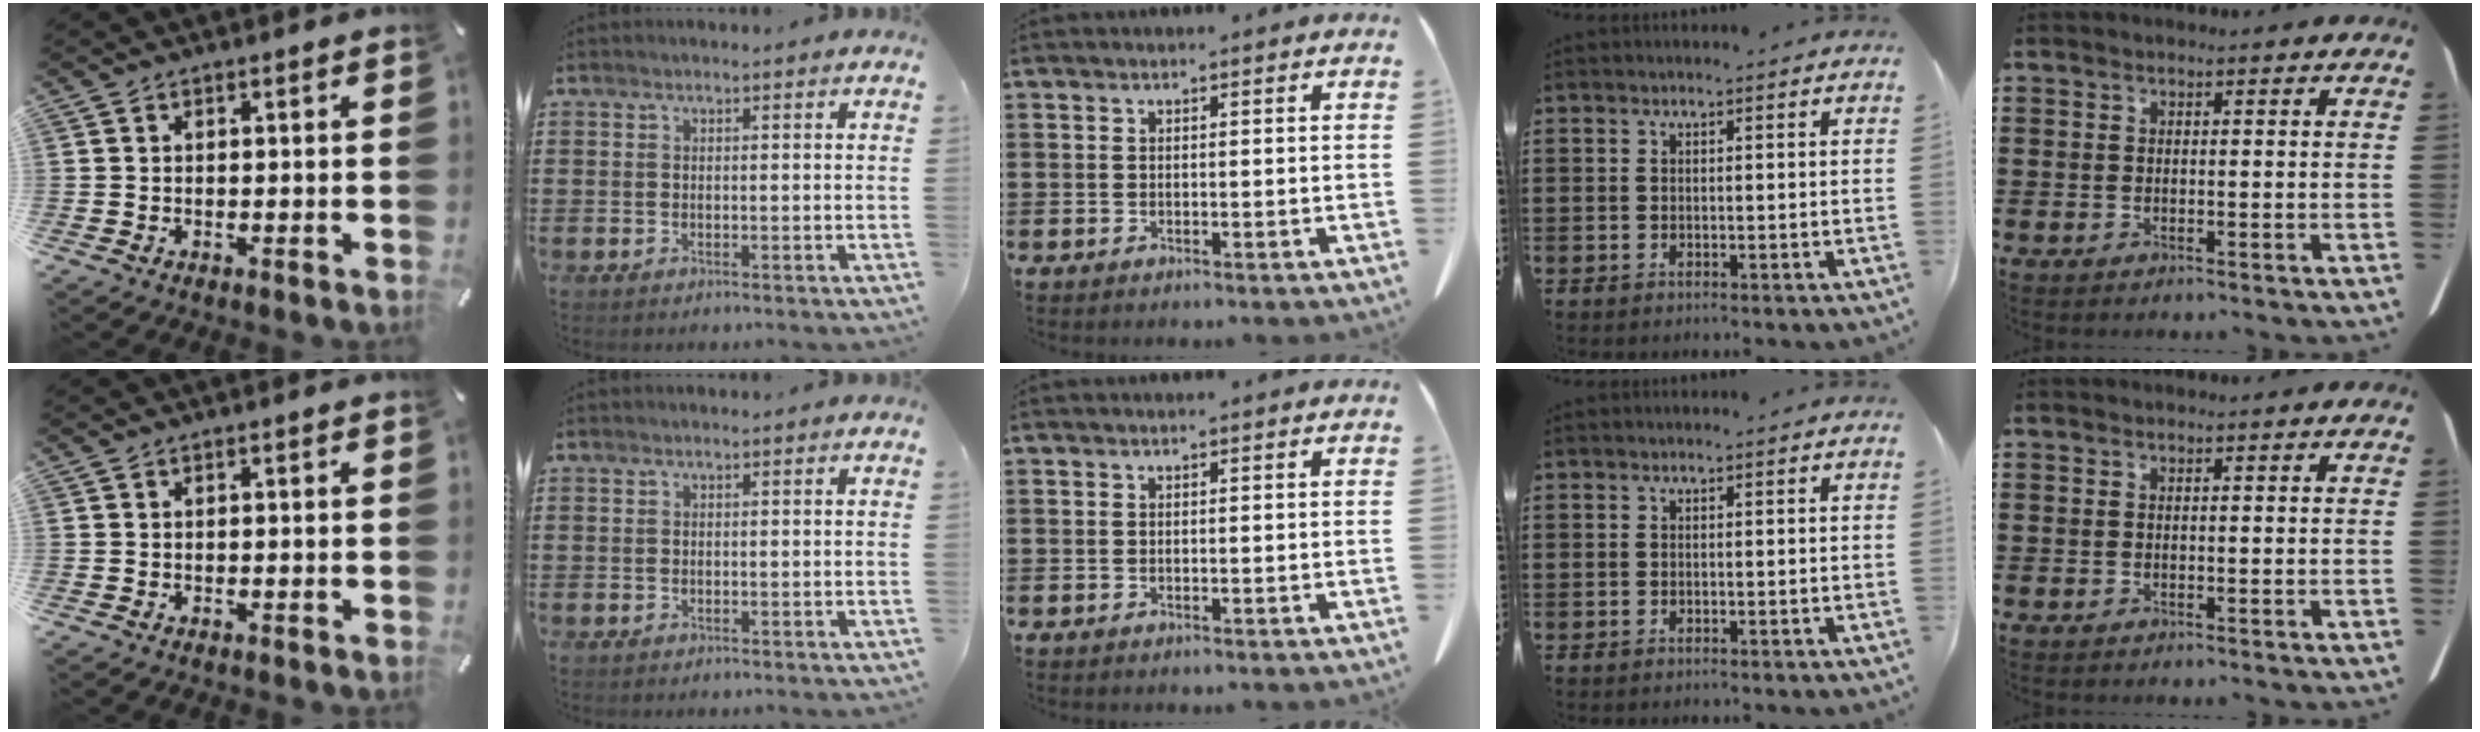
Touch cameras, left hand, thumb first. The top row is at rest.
{}